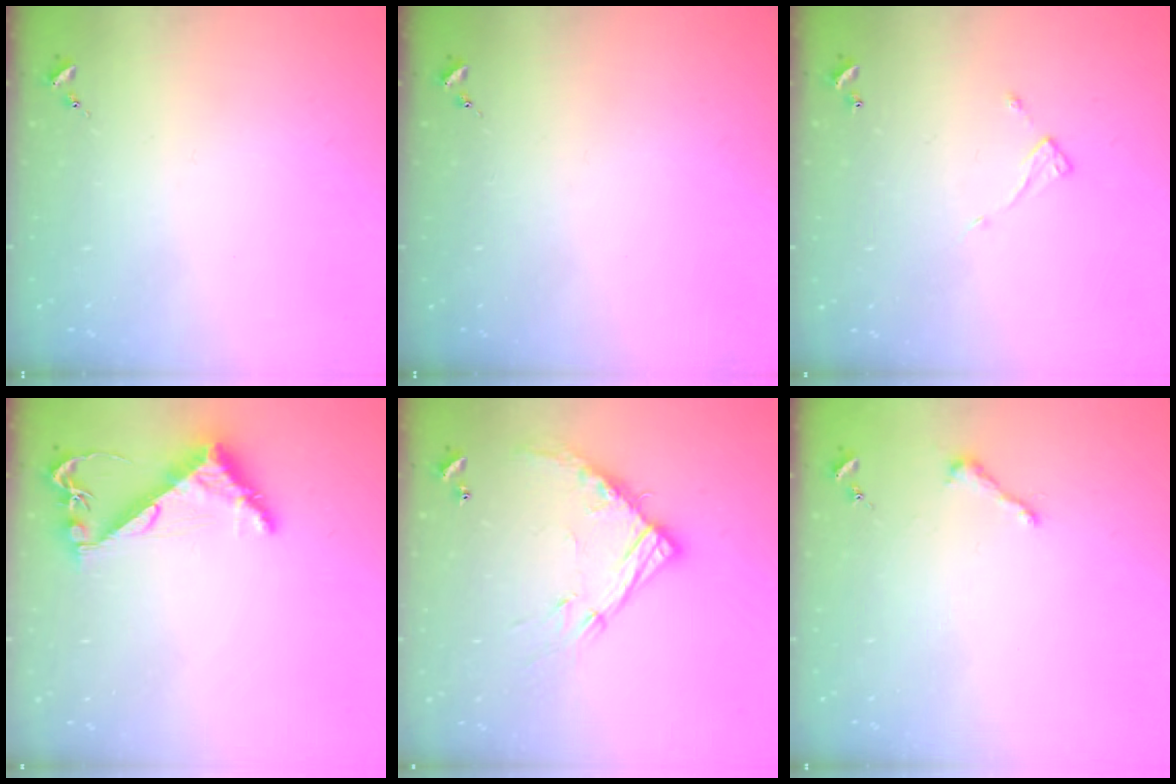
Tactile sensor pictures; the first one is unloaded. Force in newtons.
{"total": 0.0}
{"total": 4.7, "press": 4.7, "slide": 0.3}
{"total": 7.9, "press": 7.9, "slide": 0.8}
{"total": 13.8, "press": 13.8, "slide": 1.0}
{"total": 3.9, "press": 3.9, "slide": 0.3}